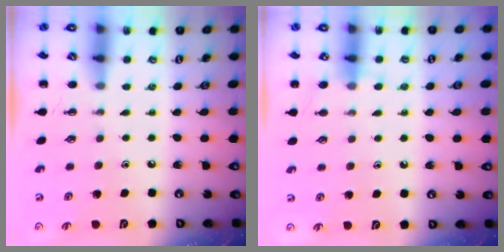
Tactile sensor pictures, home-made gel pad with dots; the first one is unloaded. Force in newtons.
{"total": 6.9, "press": 6.4, "slide": 2.7}